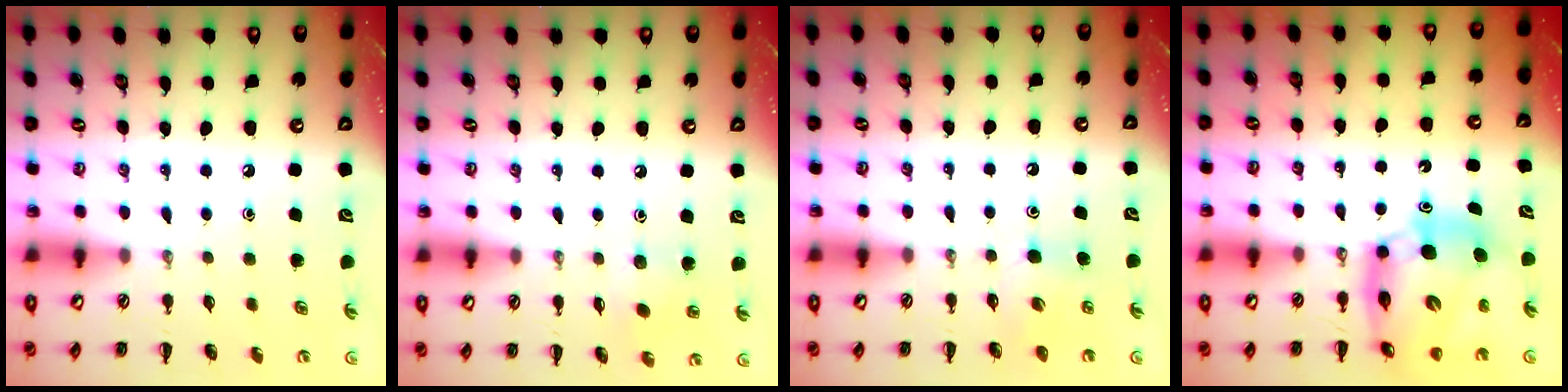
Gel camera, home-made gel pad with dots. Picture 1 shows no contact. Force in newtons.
{"total": 4.3, "press": 4.2, "slide": 0.9}
{"total": 5.0, "press": 4.8, "slide": 1.4}
{"total": 14.2, "press": 13.6, "slide": 4.2}